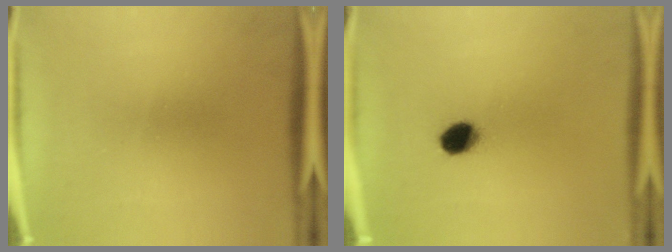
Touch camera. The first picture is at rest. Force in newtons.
{"total": 5.5}